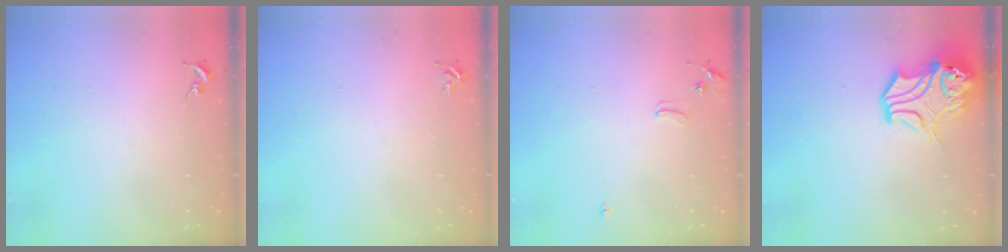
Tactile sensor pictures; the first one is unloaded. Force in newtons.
{"total": 4.4, "press": 4.4, "slide": 0.6}
{"total": 6.1, "press": 6.0, "slide": 0.9}
{"total": 14.2, "press": 14.1, "slide": 1.9}